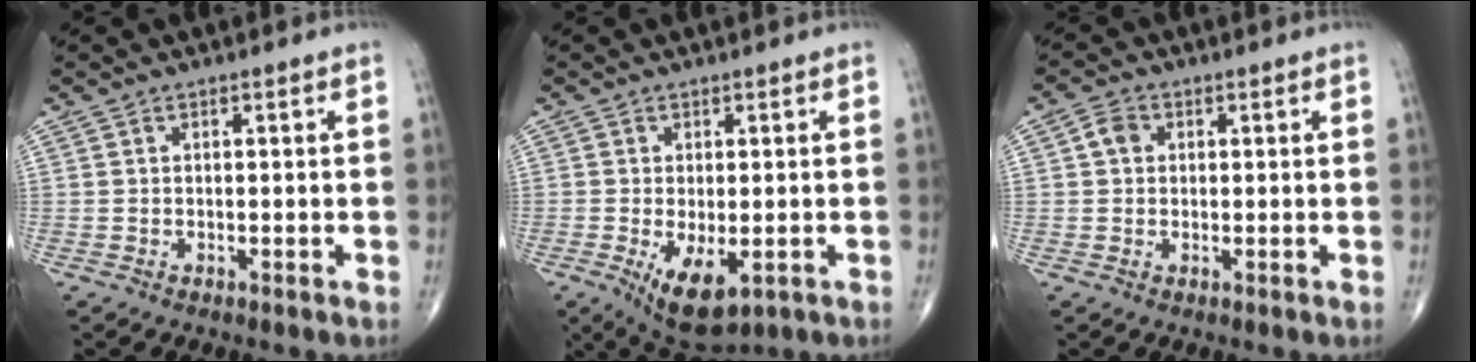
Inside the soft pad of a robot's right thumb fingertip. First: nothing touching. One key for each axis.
{"total": 8.3, "fx": -2.6, "fy": 3.9, "fz": 6.8, "tx": -0.109, "ty": -0.016, "tz": -0.029}
{"total": 3.0, "fx": 0.6, "fy": 2.5, "fz": 1.6, "tx": -0.021, "ty": 0.005, "tz": 0.007}